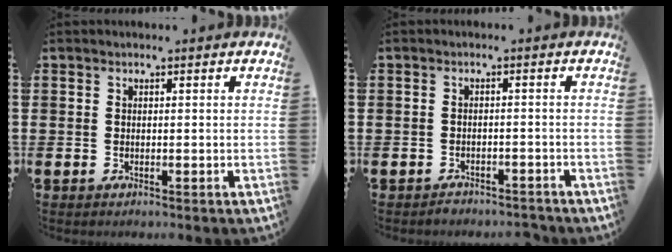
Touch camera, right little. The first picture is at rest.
{"total": 1.4, "force": [-1.4, 0.2, 0.0], "torque": [-0.005, 0.002, -0.030]}